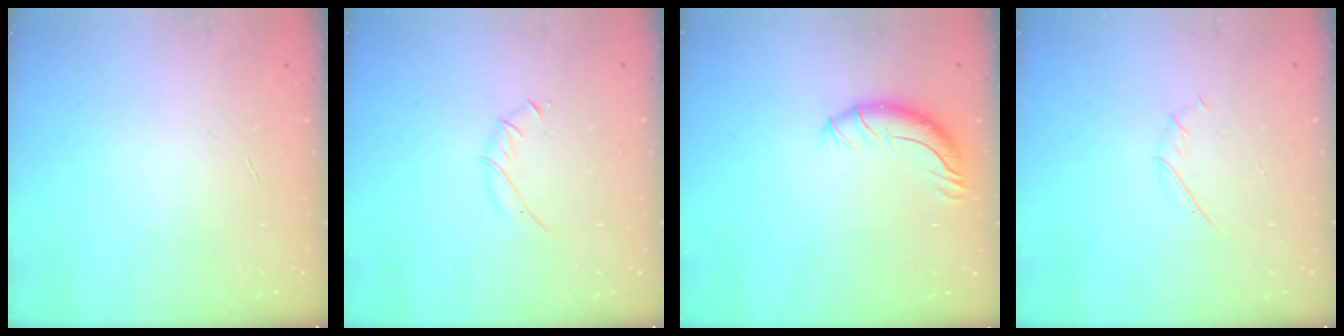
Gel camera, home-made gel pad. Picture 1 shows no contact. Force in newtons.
{"total": 3.7, "press": 3.6, "slide": 1.0}
{"total": 8.7, "press": 8.6, "slide": 1.1}
{"total": 2.0, "press": 2.0, "slide": 0.6}